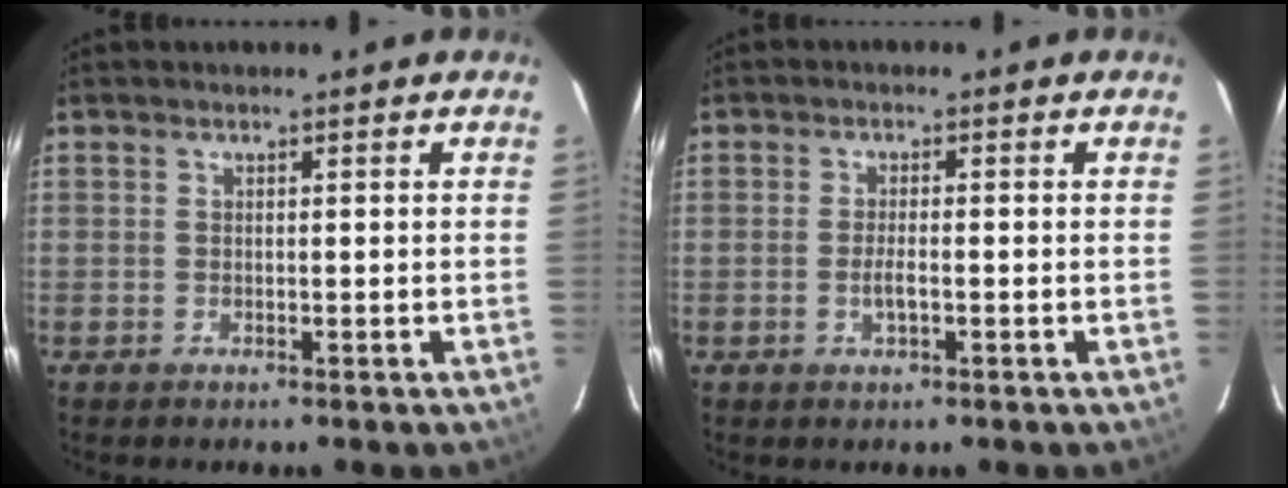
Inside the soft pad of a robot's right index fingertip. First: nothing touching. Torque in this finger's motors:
{"motor_torque": [0.05, 0.10, 0.19, 0.01]}